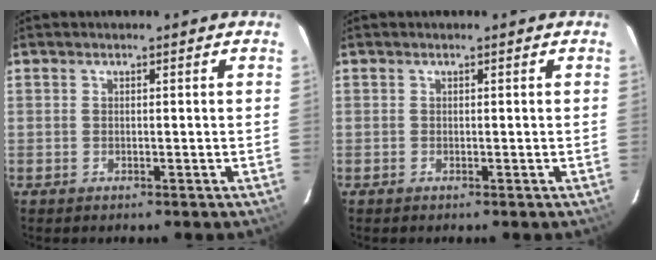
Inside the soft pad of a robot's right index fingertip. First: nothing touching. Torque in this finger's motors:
{"motor_torque": [0.10, 0.02, 0.10, 0.01]}